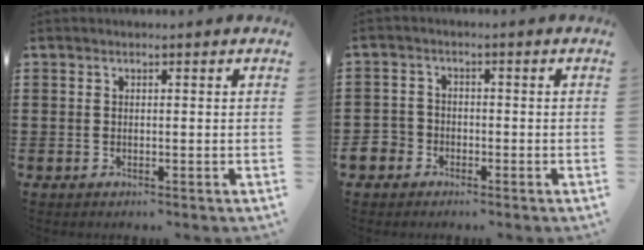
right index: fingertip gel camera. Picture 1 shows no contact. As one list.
[{"total": 3.3, "force": [-2.1, 2.5, 0.5], "torque": [-0.039, -0.004, -0.052]}]